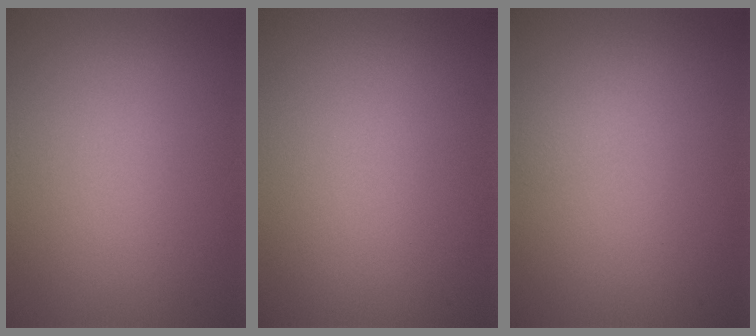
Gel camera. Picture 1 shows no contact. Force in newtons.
{"total": 0.0}
{"total": 0.6, "press": 0.6, "slide": 0.0}